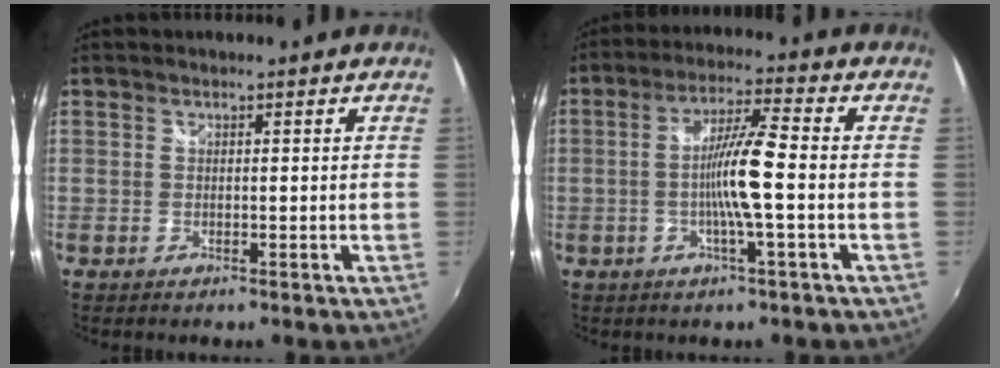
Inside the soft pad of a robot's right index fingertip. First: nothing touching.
{"total": 9.0, "force": [-1.5, 0.1, 8.8], "torque": [-0.166, 0.001, -0.030]}